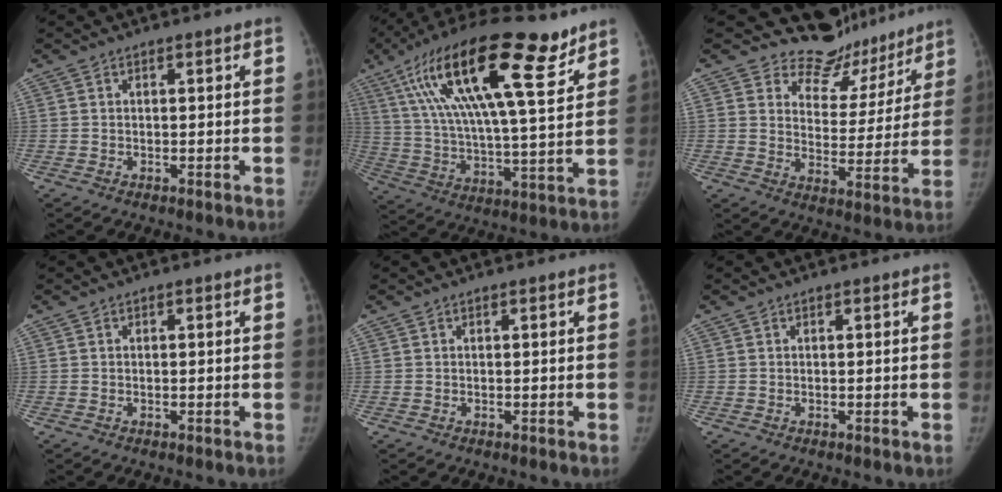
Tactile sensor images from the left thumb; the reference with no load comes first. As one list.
[{"total": 25.6, "force": [14.1, 7.2, 20.1], "torque": [-0.351, -0.024, 0.241]}, {"total": 13.3, "force": [12.0, 5.8, 0.7], "torque": [0.043, -0.097, 0.160]}, {"total": 0.0}, {"total": 0.0}, {"total": 0.0}]